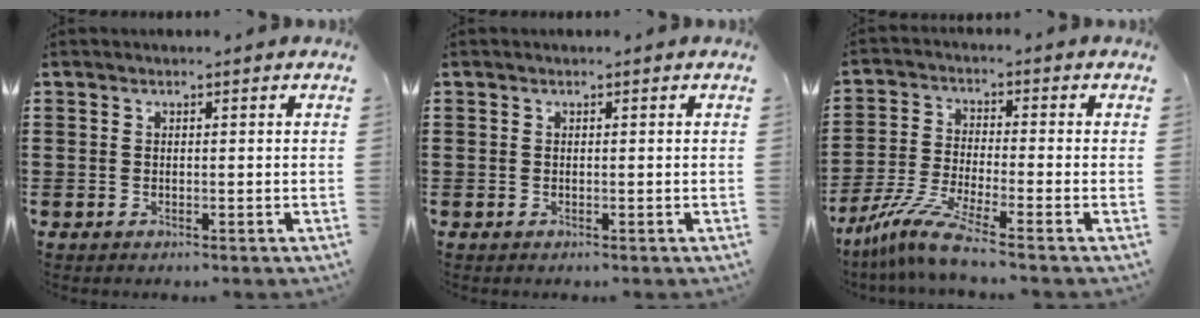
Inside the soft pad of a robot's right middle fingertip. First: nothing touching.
{"total": 0.0}
{"total": 7.3, "force": [-5.8, 0.1, 4.5], "torque": [-0.113, -0.022, -0.117]}